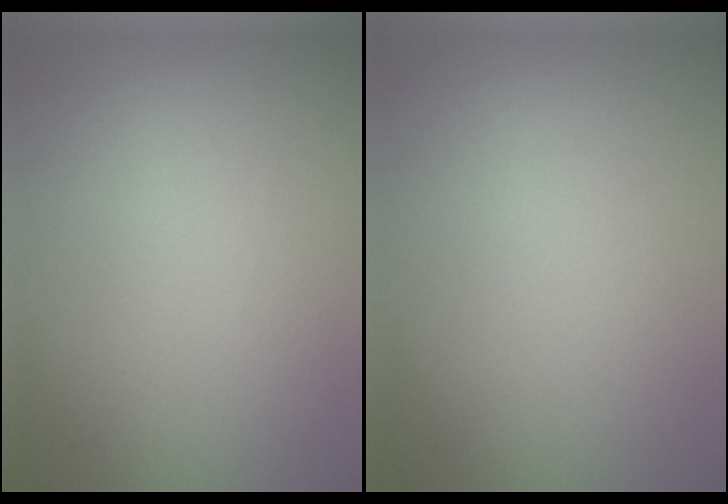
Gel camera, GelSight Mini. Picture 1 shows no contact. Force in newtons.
{"total": 0.0}